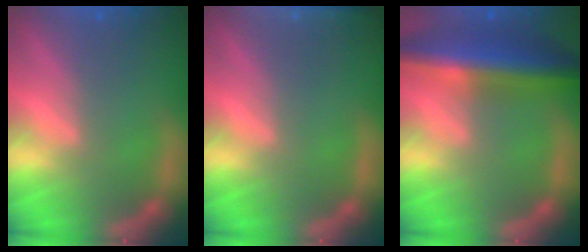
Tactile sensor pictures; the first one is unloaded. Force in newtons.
{"total": 3.0}
{"total": 8.5}